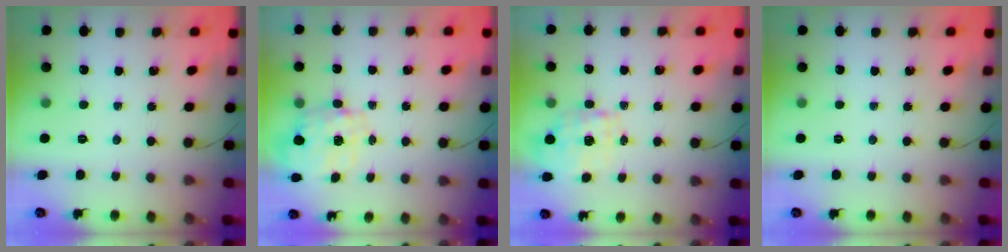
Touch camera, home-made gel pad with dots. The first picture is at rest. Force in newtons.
{"total": 2.7, "press": 2.6, "slide": 0.8}
{"total": 1.1, "press": 1.0, "slide": 0.5}
{"total": 0.0}